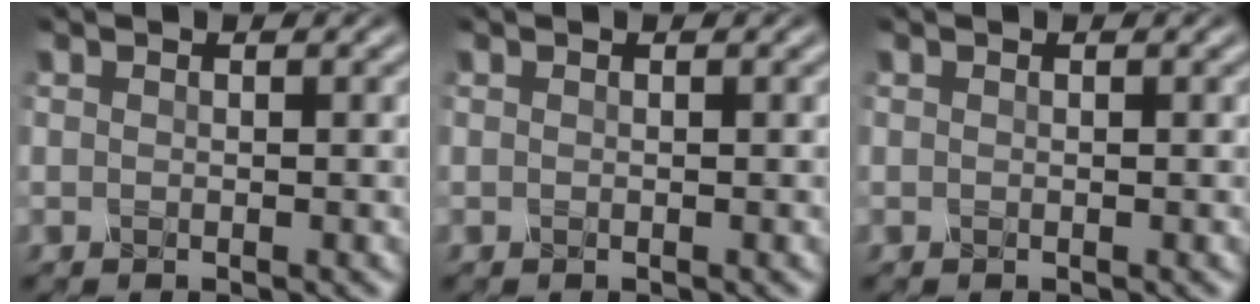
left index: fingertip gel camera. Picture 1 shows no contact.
{"total": 0.0}
{"total": 0.0}